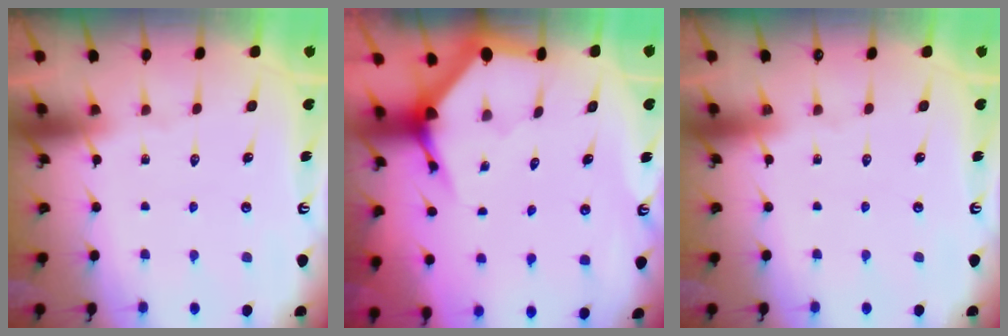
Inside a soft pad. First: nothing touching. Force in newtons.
{"total": 3.7, "press": 3.7, "slide": 0.5}
{"total": 0.0}